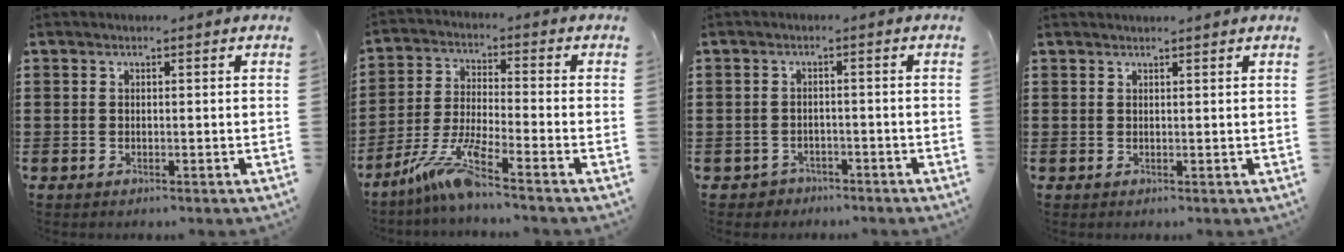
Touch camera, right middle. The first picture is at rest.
{"total": 8.3, "force": [-5.9, 0.2, 5.7], "torque": [-0.132, -0.018, -0.120]}
{"total": 1.7, "force": [-1.6, 0.7, -0.2], "torque": [-0.005, 0.003, -0.038]}
{"total": 0.7, "force": [0.7, -0.2, 0.1], "torque": [-0.002, -0.001, 0.013]}